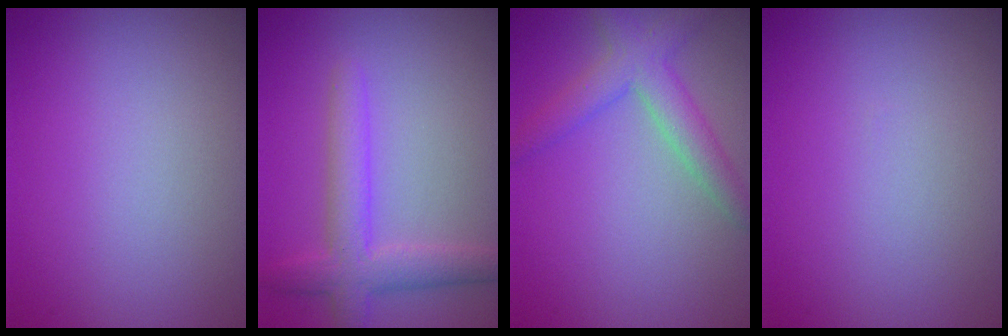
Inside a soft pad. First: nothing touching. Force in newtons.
{"total": 2.9, "press": 2.9, "slide": 0.1}
{"total": 3.7, "press": 3.7, "slide": 0.3}
{"total": 0.0}